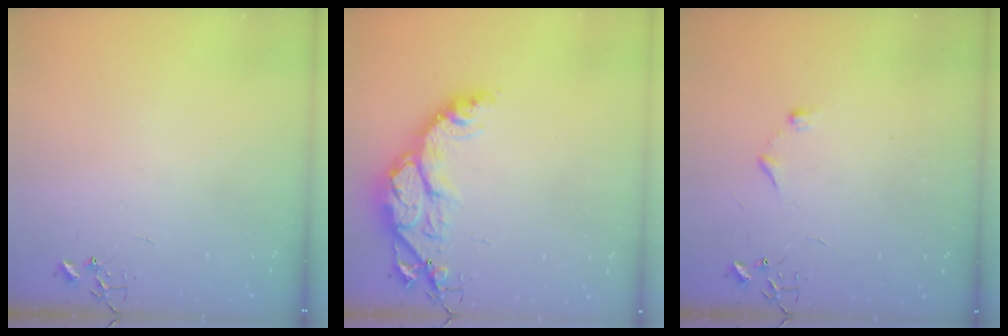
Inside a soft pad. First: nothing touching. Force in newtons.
{"total": 15.3, "press": 15.3, "slide": 1.1}
{"total": 6.7, "press": 6.7, "slide": 0.7}